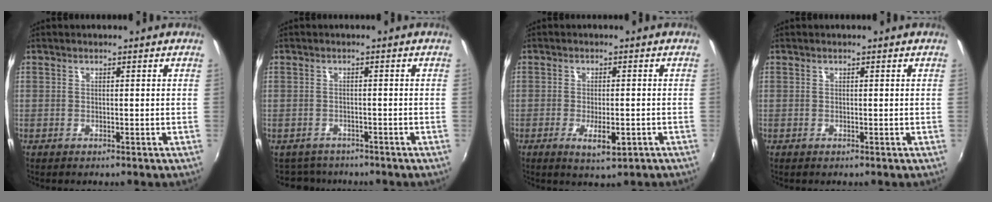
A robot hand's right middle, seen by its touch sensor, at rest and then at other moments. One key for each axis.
{"total": 4.4, "fx": -3.9, "fy": 2.1, "fz": 0.4, "tx": -0.020, "ty": -0.008, "tz": -0.061}
{"total": 4.6, "fx": -2.1, "fy": 1.7, "fz": 3.8, "tx": -0.075, "ty": -0.013, "tz": -0.031}
{"total": 0.0}